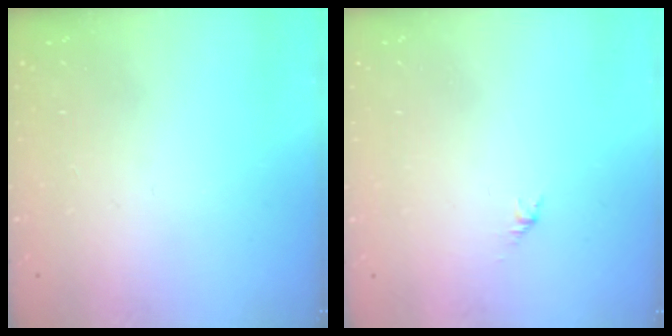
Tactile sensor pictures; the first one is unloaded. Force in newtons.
{"total": 1.7, "press": 1.6, "slide": 0.7}